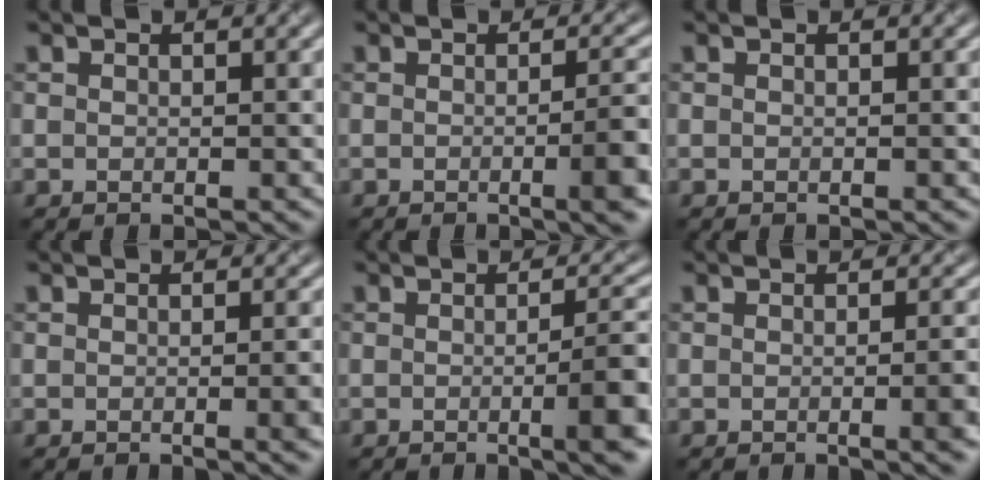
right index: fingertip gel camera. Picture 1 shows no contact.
{"total": 4.2, "force": [-1.1, 0.8, 3.9], "torque": [-0.051, 0.003, -0.018]}
{"total": 0.0}
{"total": 2.2, "force": [-0.7, 0.3, 2.1], "torque": [-0.026, 0.000, -0.007]}
{"total": 5.1, "force": [-1.2, 0.8, 4.9], "torque": [-0.066, 0.004, -0.019]}
{"total": 3.1, "force": [-1.0, 0.6, 2.9], "torque": [-0.036, 0.001, -0.012]}